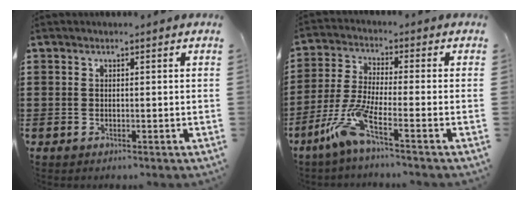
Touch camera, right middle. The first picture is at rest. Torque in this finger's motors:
{"motor_torque": [1.60, -0.54, 0.67, 0.12]}